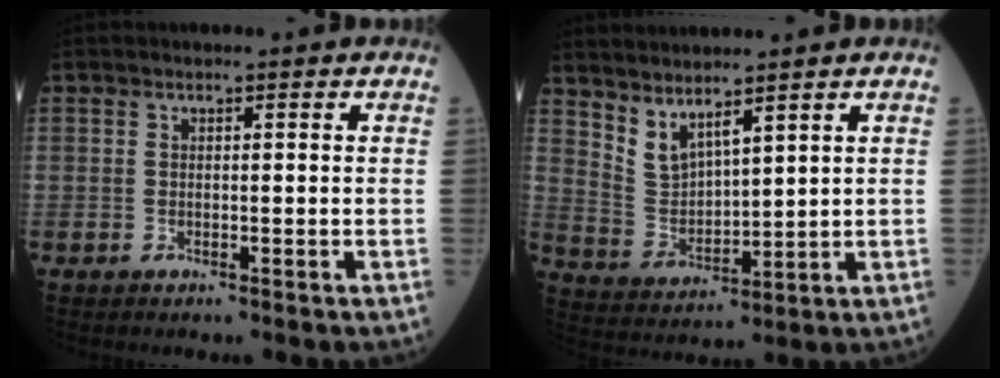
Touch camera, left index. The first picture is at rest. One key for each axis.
{"total": 5.9, "fx": 4.9, "fy": 1.4, "fz": 3.1, "tx": -0.075, "ty": -0.007, "tz": 0.115}